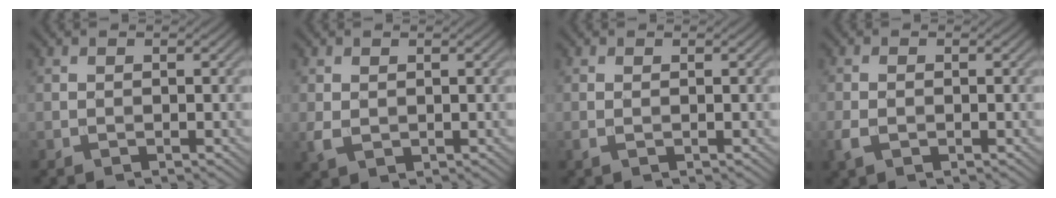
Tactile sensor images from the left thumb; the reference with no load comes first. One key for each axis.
{"total": 1.9, "fx": 0.2, "fy": 1.3, "fz": 1.4, "tx": -0.037, "ty": -0.003, "tz": 0.008}
{"total": 0.8, "fx": 0.0, "fy": 0.1, "fz": 0.8, "tx": -0.019, "ty": 0.001, "tz": 0.000}
{"total": 2.1, "fx": -0.7, "fy": 1.0, "fz": 1.7, "tx": -0.042, "ty": -0.003, "tz": -0.016}